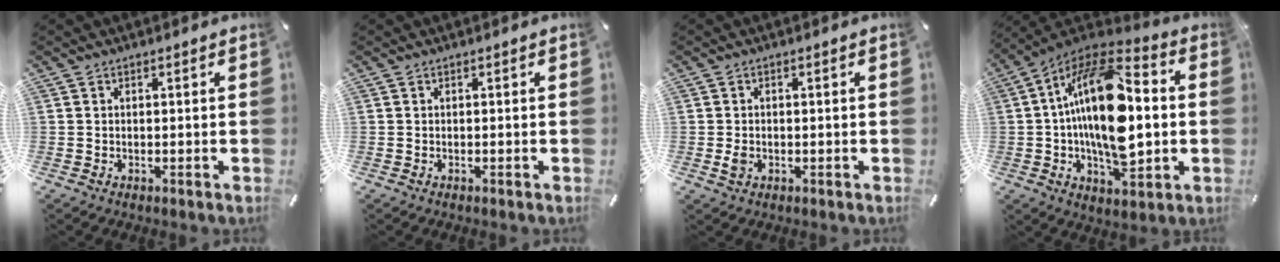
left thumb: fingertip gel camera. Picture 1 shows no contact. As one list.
[{"total": 0.0}, {"total": 2.0, "force": [-0.3, 1.4, 1.4], "torque": [-0.033, -0.001, -0.007]}, {"total": 22.5, "force": [0.4, 12.0, 19.0], "torque": [-0.364, -0.002, 0.004]}]